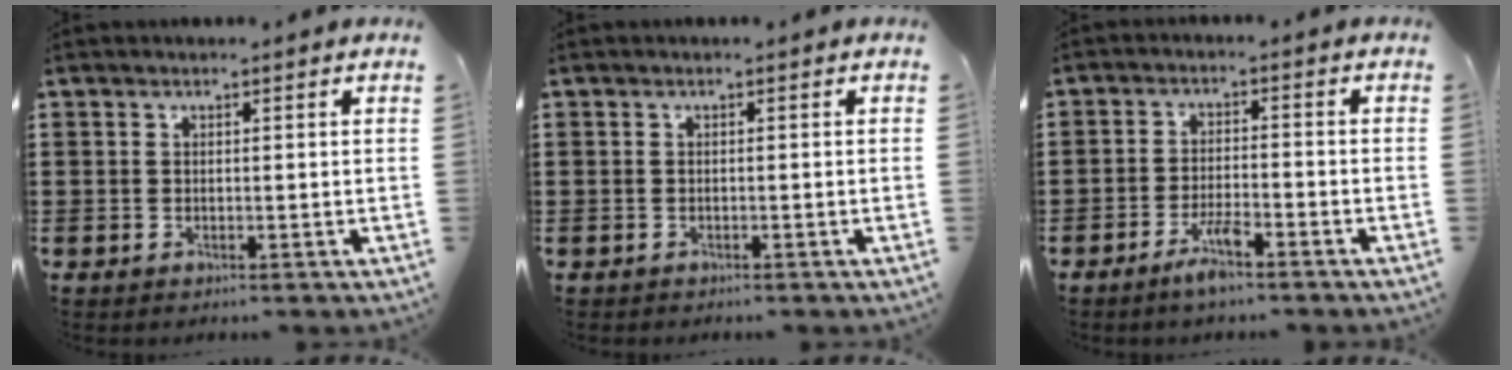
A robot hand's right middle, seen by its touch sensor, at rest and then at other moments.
{"total": 0.0}
{"total": 4.1, "force": [-3.1, 0.6, 2.7], "torque": [-0.058, 0.003, -0.060]}